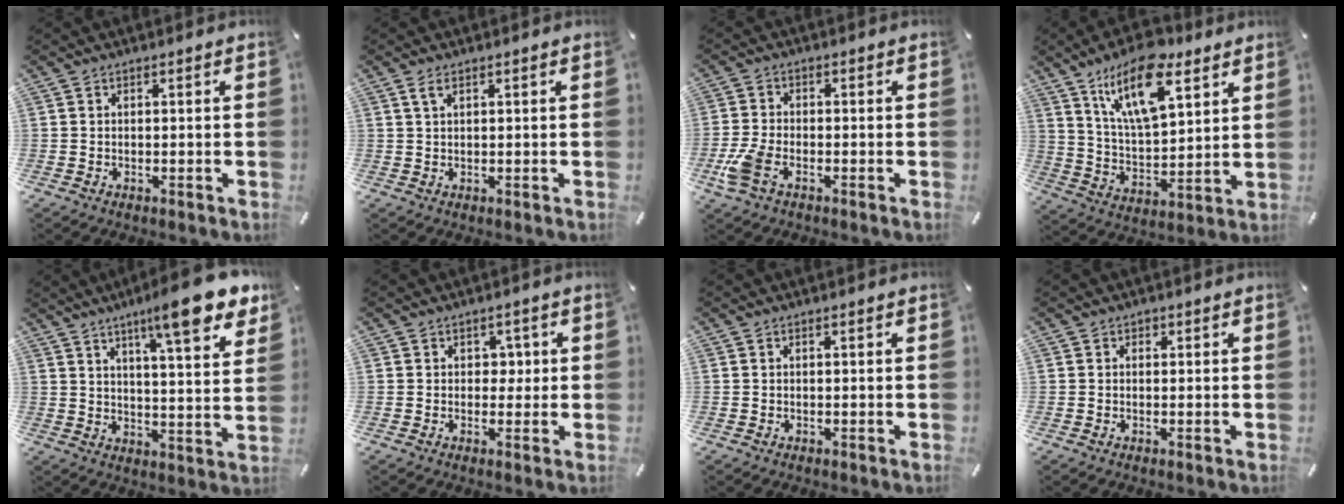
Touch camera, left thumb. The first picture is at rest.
{"total": 2.0, "force": [1.0, 0.7, 1.6], "torque": [-0.034, 0.004, 0.016]}
{"total": 5.9, "force": [-2.8, 2.9, 4.3], "torque": [-0.106, -0.002, -0.055]}
{"total": 17.8, "force": [10.5, 8.0, 11.9], "torque": [-0.223, -0.036, 0.178]}
{"total": 13.4, "force": [9.5, 2.1, 9.2], "torque": [-0.145, -0.053, 0.153]}
{"total": 3.0, "force": [0.4, 2.5, 1.5], "torque": [-0.009, -0.003, -0.001]}
{"total": 0.0}
{"total": 0.9, "force": [0.2, 0.8, 0.2], "torque": [-0.003, 0.006, 0.003]}